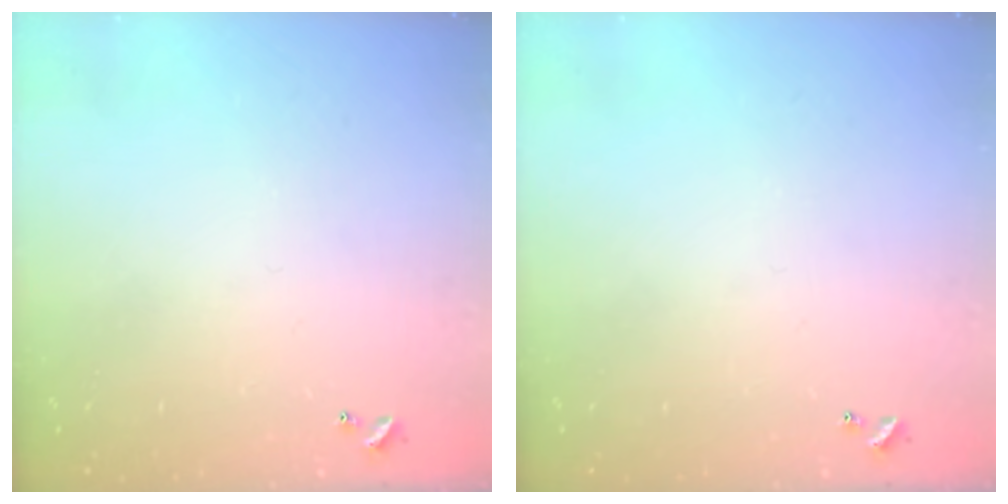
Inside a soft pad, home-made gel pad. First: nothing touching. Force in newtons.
{"total": 0.0}